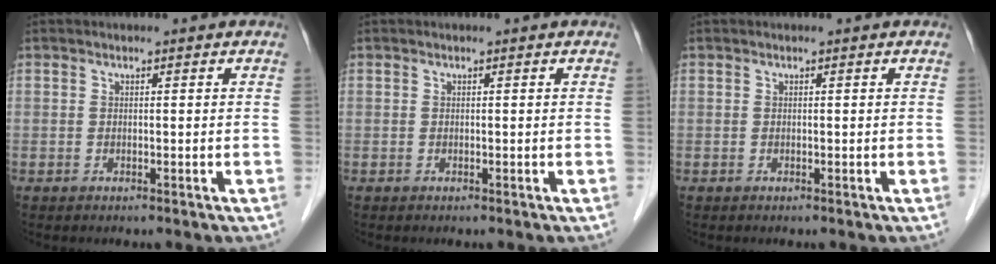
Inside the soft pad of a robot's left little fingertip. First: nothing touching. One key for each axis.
{"total": 0.0}
{"total": 0.0}